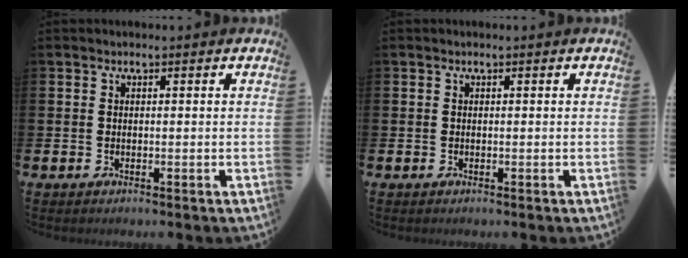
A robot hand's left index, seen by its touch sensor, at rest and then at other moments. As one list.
[{"total": 0.0}]